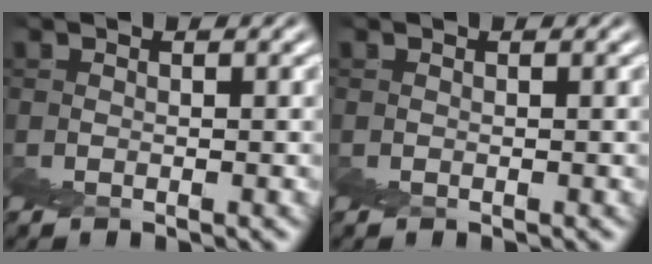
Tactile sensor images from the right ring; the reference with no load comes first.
{"total": 0.0}